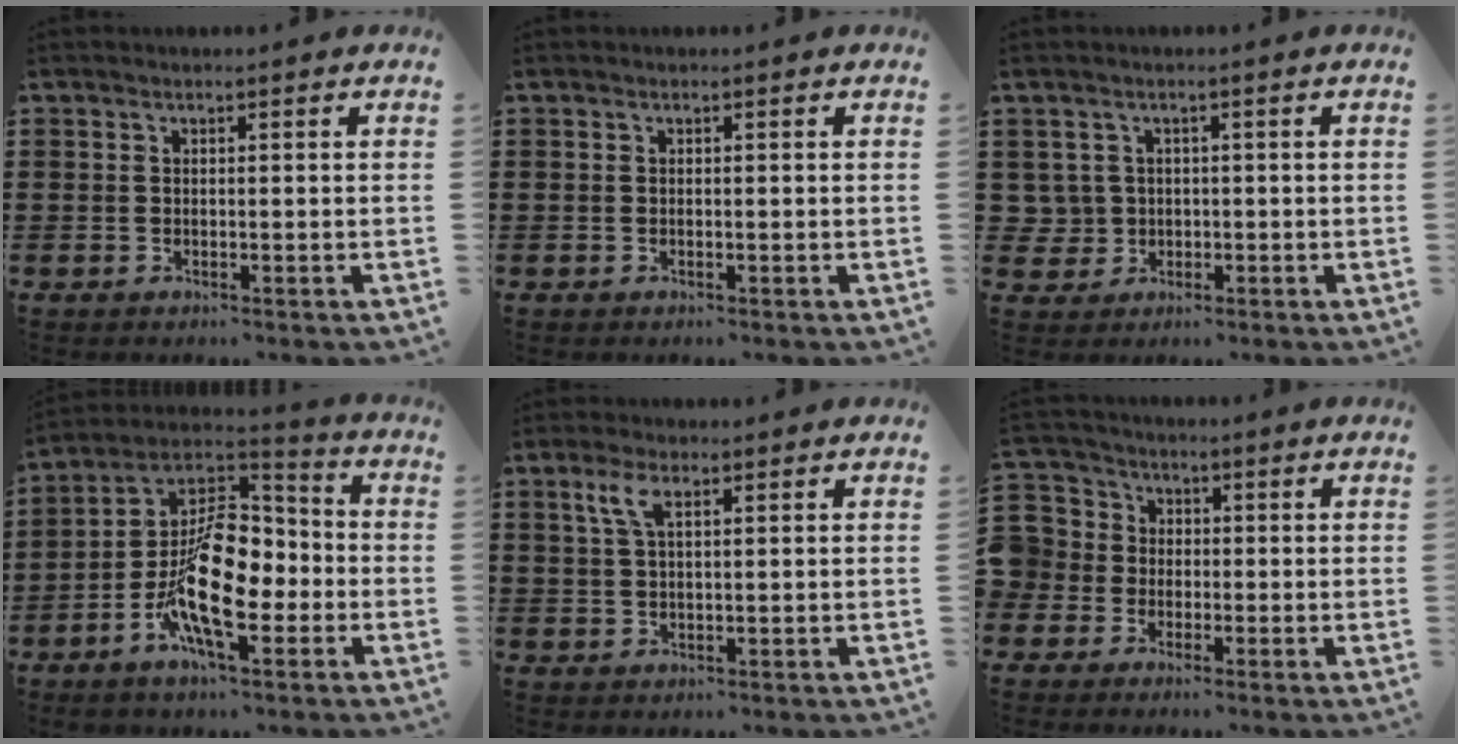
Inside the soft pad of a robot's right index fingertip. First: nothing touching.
{"total": 0.0}
{"total": 2.8, "force": [-0.2, 2.8, 0.2], "torque": [-0.019, 0.007, -0.007]}
{"total": 14.9, "force": [-5.3, 7.5, 11.8], "torque": [-0.250, 0.004, -0.101]}
{"total": 3.6, "force": [1.7, 1.2, 2.9], "torque": [-0.064, 0.007, 0.028]}
{"total": 4.8, "force": [-1.6, 4.5, 0.4], "torque": [-0.050, 0.004, -0.043]}